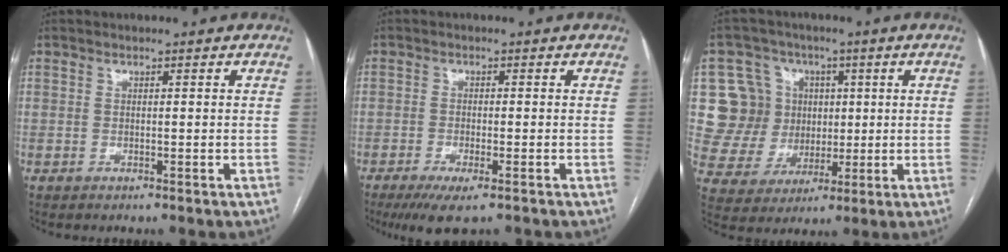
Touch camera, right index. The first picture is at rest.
{"total": 5.8, "force": [-4.0, 0.9, 4.1], "torque": [-0.065, -0.015, -0.062]}
{"total": 11.7, "force": [2.8, 11.0, 2.6], "torque": [-0.064, 0.043, 0.062]}